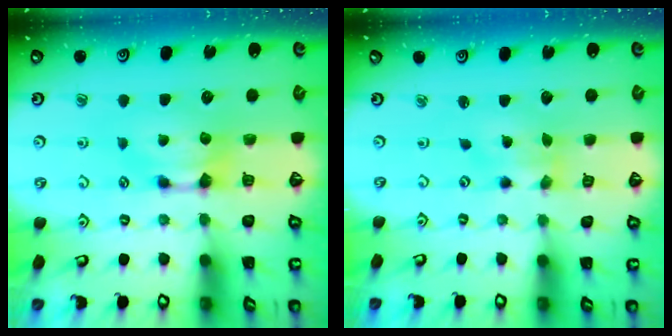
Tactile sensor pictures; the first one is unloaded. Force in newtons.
{"total": 1.3, "press": 0.7, "slide": 1.0}